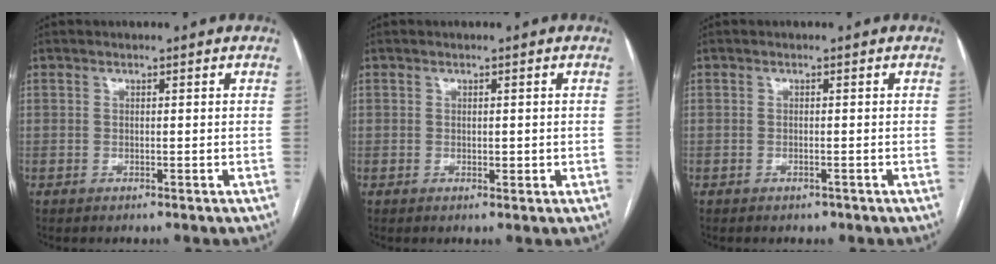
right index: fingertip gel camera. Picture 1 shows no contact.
{"total": 1.3, "force": [0.0, 0.9, 0.9], "torque": [-0.011, 0.001, 0.002]}
{"total": 0.8, "force": [-0.6, 0.4, 0.3], "torque": [-0.008, -0.001, -0.005]}